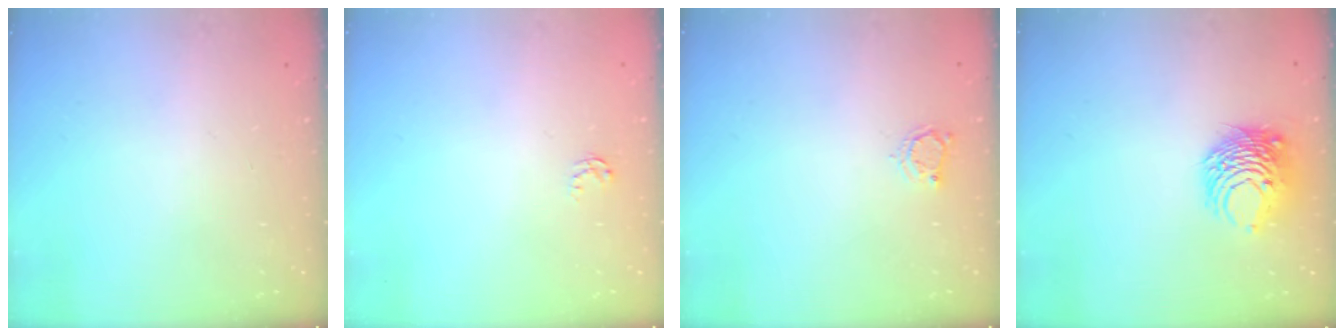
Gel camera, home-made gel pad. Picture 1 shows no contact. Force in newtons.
{"total": 2.6, "press": 2.6, "slide": 0.4}
{"total": 3.3, "press": 3.3, "slide": 0.5}
{"total": 8.4, "press": 8.4, "slide": 0.8}